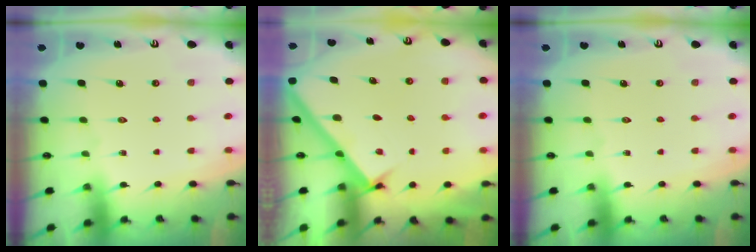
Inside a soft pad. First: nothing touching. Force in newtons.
{"total": 2.3, "press": 2.3, "slide": 0.3}
{"total": 0.0}